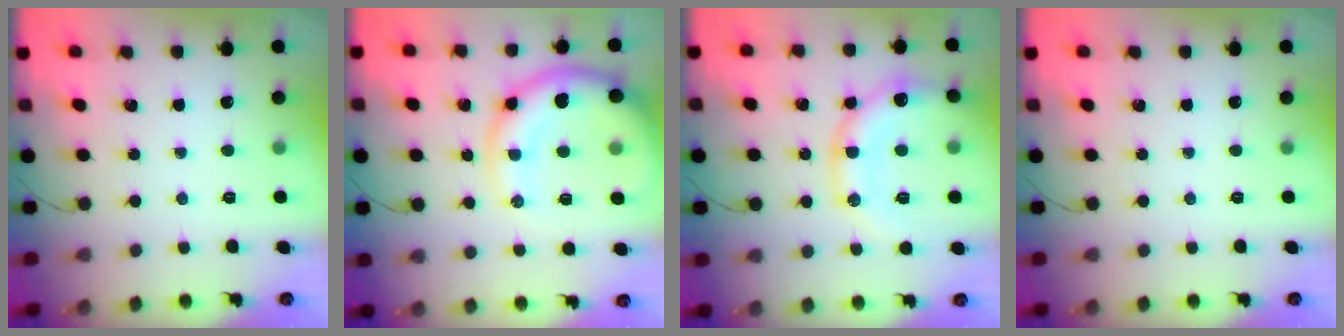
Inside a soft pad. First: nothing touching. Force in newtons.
{"total": 13.1, "press": 12.7, "slide": 3.5}
{"total": 14.8, "press": 14.6, "slide": 2.0}
{"total": 0.0}